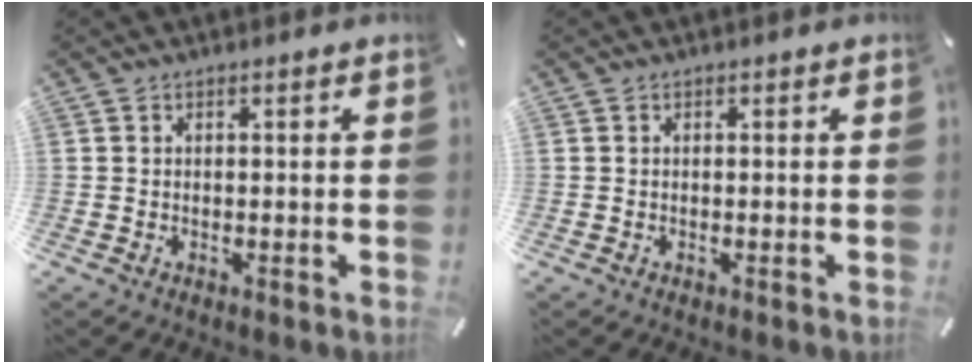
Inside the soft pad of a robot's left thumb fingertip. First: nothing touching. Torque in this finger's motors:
{"motor_torque": [0.18, -0.10, -0.13, 0.15, 0.01]}